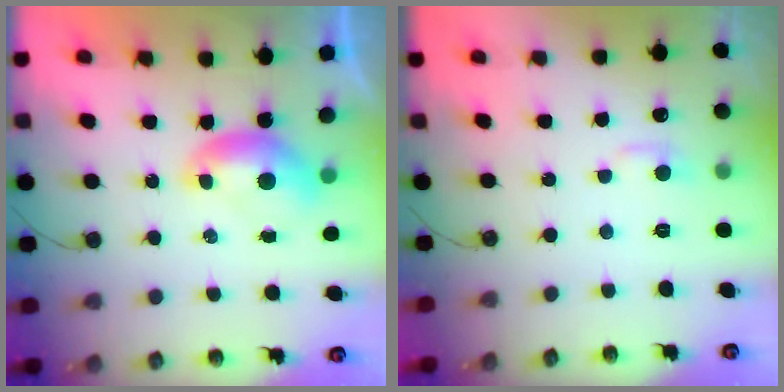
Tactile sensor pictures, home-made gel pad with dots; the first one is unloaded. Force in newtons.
{"total": 1.0, "press": 0.4, "slide": 0.9}